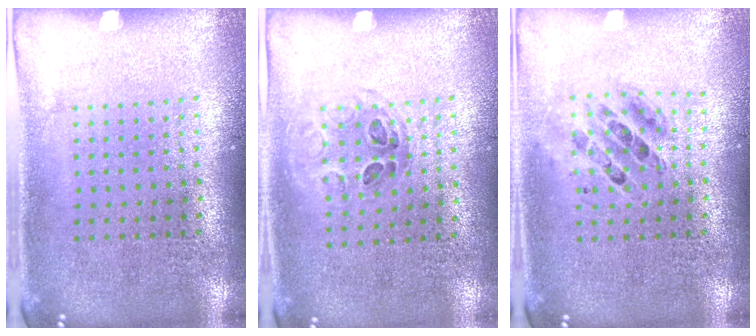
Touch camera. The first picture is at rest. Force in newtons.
{"total": 1.0, "press": 0.7, "slide": 0.7}
{"total": 0.6, "press": 0.6, "slide": 0.1}